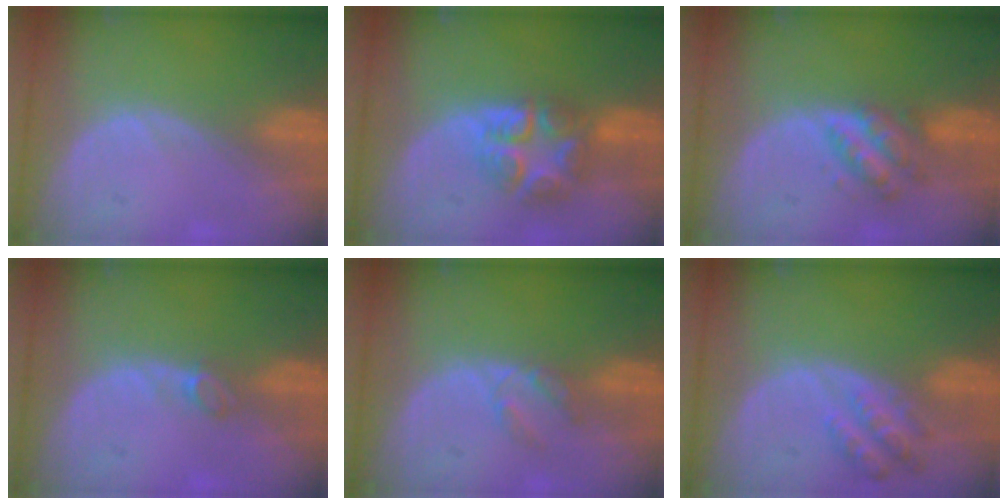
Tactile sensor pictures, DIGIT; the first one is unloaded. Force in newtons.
{"total": 7.8, "press": 6.8, "slide": 3.9}
{"total": 5.2, "press": 5.2, "slide": 0.1}
{"total": 1.7, "press": 1.7, "slide": 0.4}
{"total": 2.5, "press": 2.5, "slide": 0.3}
{"total": 5.3, "press": 5.0, "slide": 1.9}